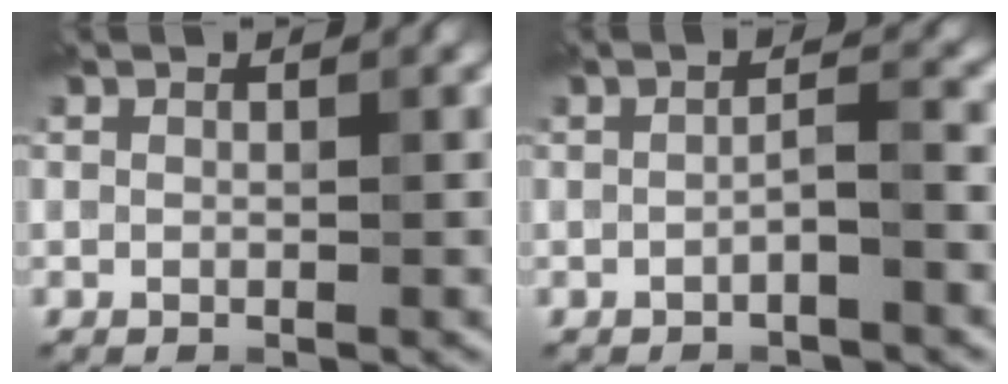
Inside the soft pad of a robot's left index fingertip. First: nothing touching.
{"total": 1.5, "force": [-0.7, 0.1, 1.4], "torque": [-0.023, 0.006, -0.015]}